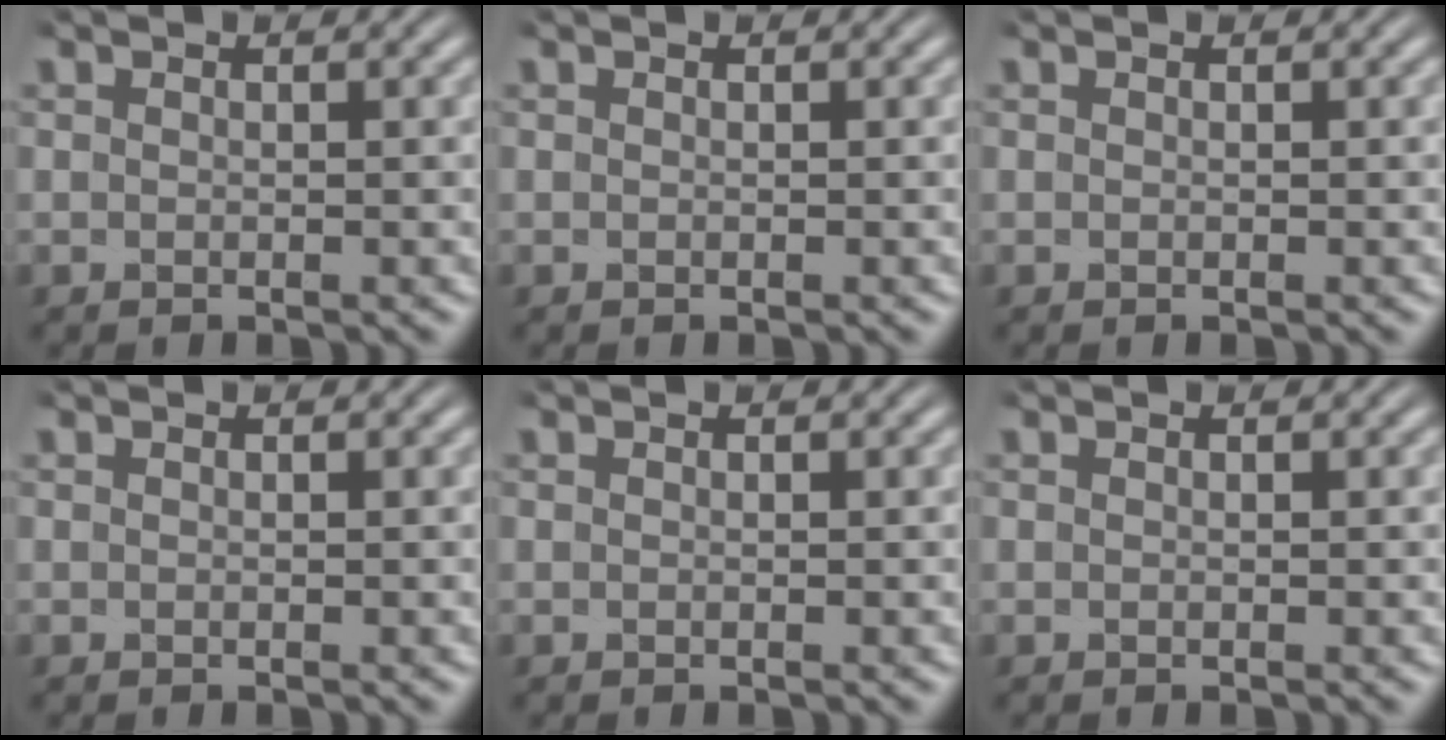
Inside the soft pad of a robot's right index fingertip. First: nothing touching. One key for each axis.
{"total": 0.0}
{"total": 0.0}
{"total": 0.0}
{"total": 0.0}
{"total": 0.0}